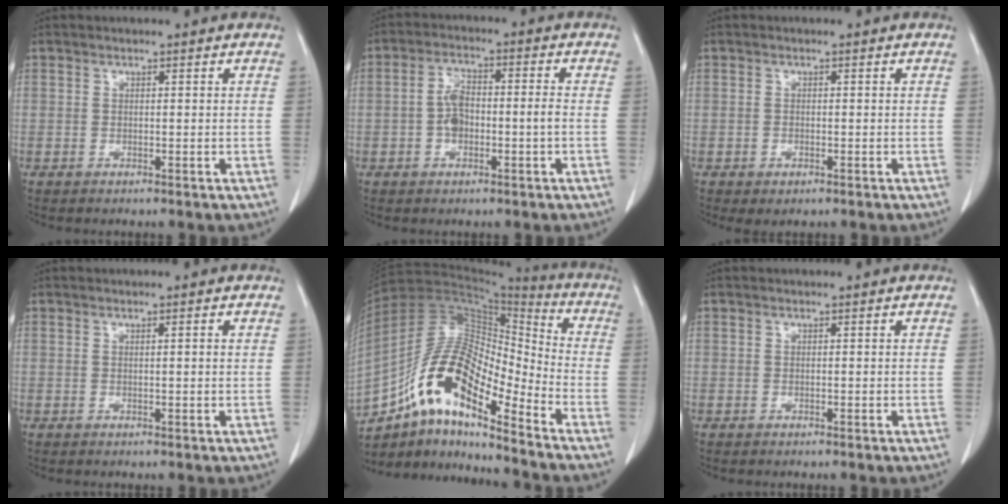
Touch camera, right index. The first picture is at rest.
{"total": 5.4, "force": [-1.2, 2.0, 4.9], "torque": [-0.105, 0.013, -0.022]}
{"total": 1.4, "force": [-0.7, 0.7, 1.0], "torque": [-0.018, -0.002, -0.003]}
{"total": 0.7, "force": [0.2, -0.1, 0.7], "torque": [-0.013, 0.001, 0.003]}
{"total": 15.9, "force": [-9.8, 4.2, 11.8], "torque": [-0.226, 0.035, -0.171]}
{"total": 0.0}